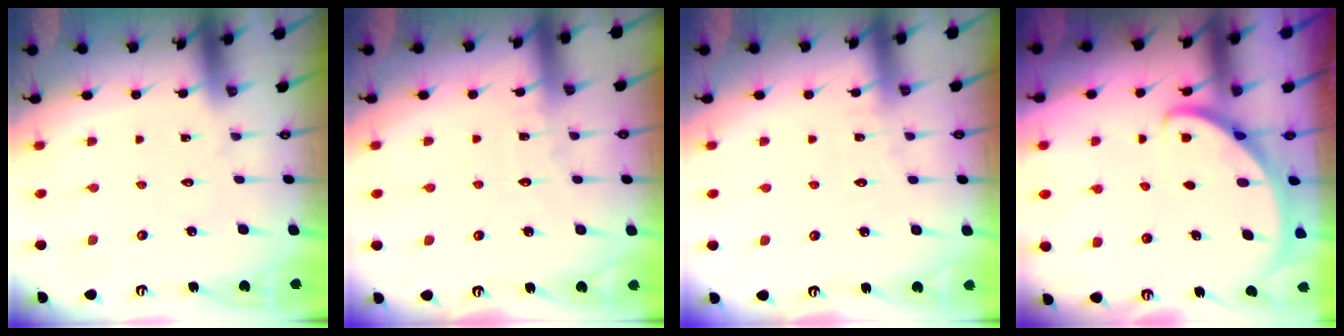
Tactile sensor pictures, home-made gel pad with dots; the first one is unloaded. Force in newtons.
{"total": 4.1, "press": 4.1, "slide": 0.4}
{"total": 3.5, "press": 3.5, "slide": 0.3}
{"total": 2.8, "press": 2.8, "slide": 0.3}